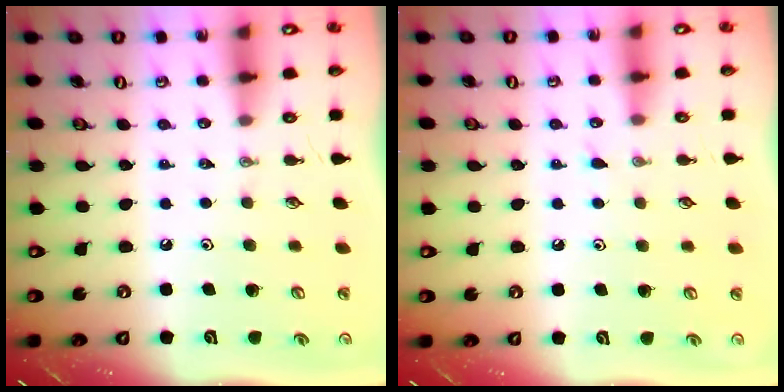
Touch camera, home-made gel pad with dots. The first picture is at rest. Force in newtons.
{"total": 3.4, "press": 3.4, "slide": 0.4}